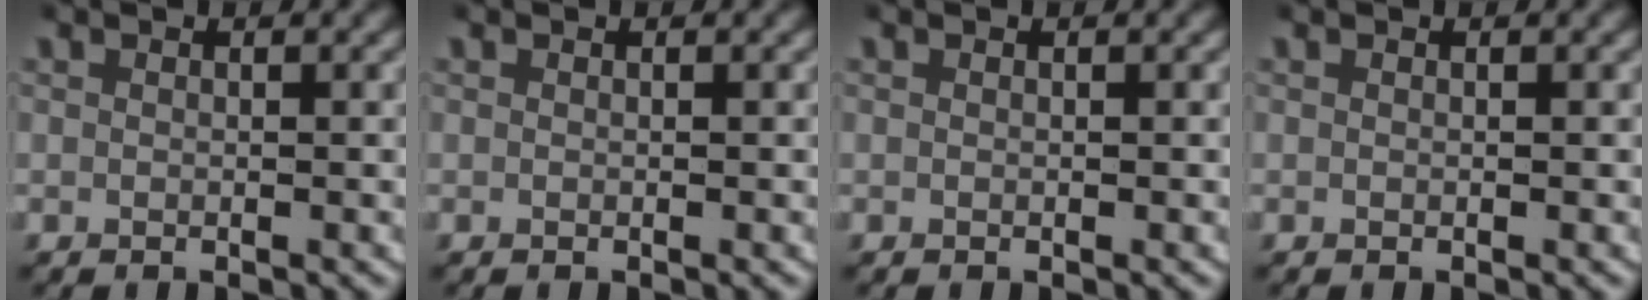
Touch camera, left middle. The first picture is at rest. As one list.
[{"total": 0.0}, {"total": 0.0}, {"total": 0.0}]